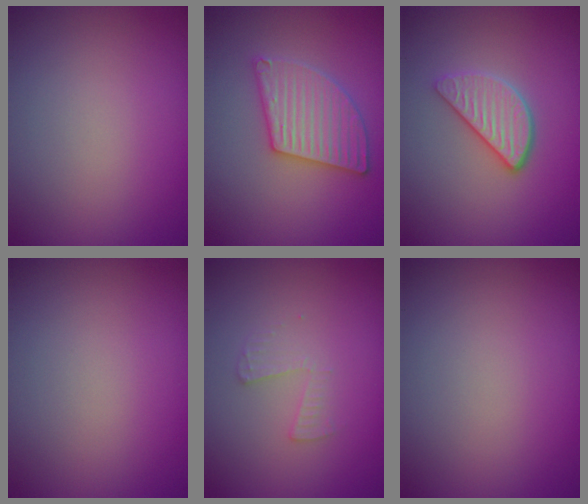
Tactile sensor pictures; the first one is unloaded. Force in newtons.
{"total": 4.9, "press": 4.9, "slide": 0.5}
{"total": 3.5, "press": 2.9, "slide": 1.9}
{"total": 0.0}
{"total": 1.4, "press": 1.4, "slide": 0.1}
{"total": 0.0}